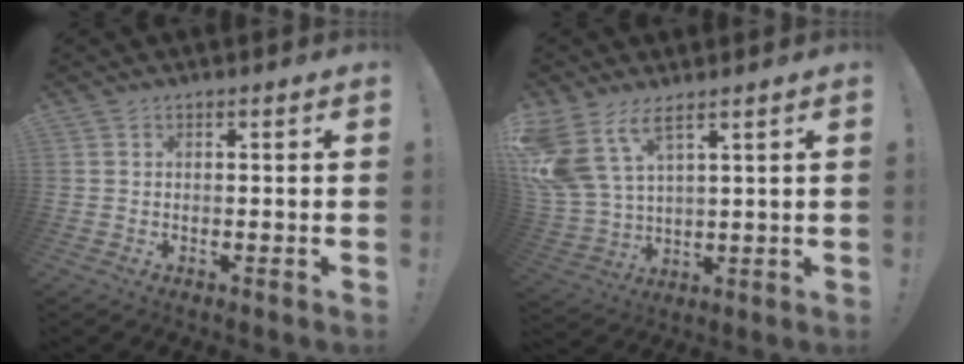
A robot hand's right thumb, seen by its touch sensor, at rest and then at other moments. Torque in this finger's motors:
{"motor_torque": [2.02, 2.53, 1.89, 0.88, 0.21]}